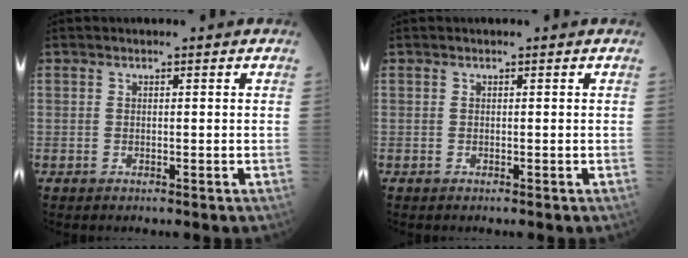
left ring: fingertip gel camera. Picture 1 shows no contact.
{"total": 0.0}